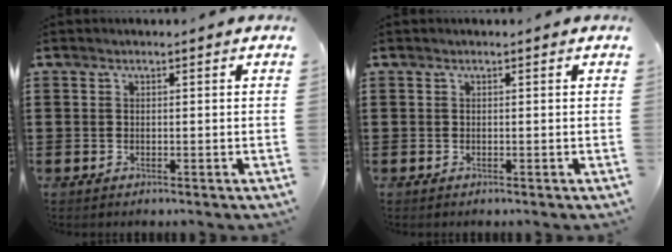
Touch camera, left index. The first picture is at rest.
{"total": 0.0}